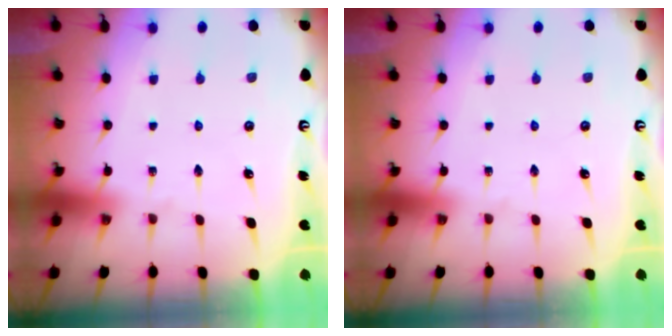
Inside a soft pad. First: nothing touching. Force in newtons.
{"total": 0.0}